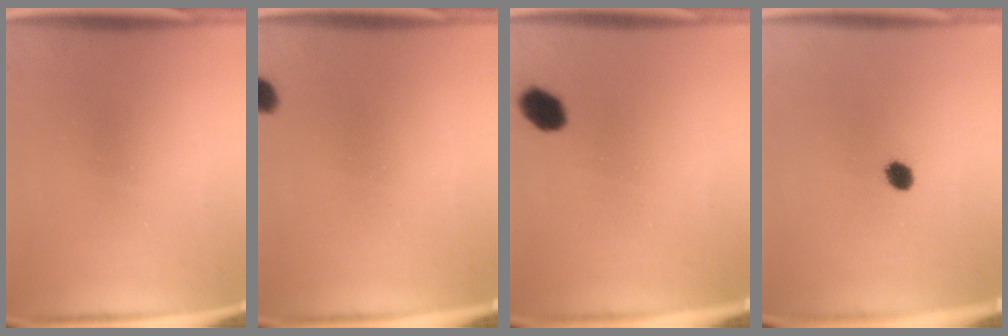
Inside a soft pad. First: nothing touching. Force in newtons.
{"total": 2.3}
{"total": 4.8}
{"total": 2.8}